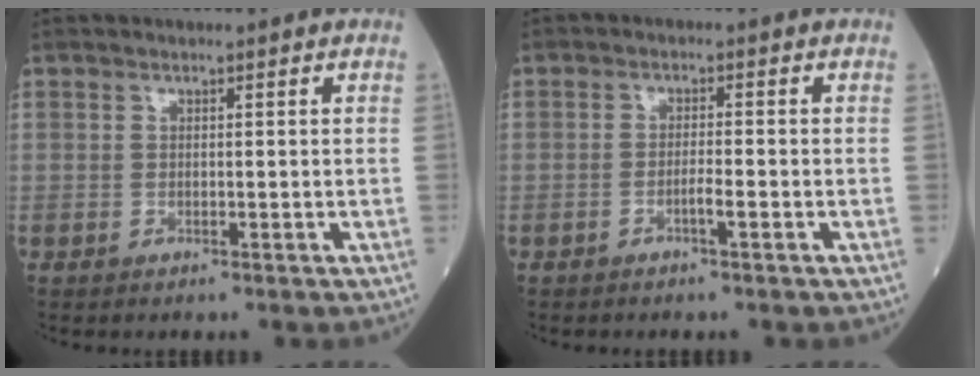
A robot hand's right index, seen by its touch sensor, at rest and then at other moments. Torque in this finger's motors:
{"motor_torque": [-0.32, -0.05, -0.01, 0.00]}